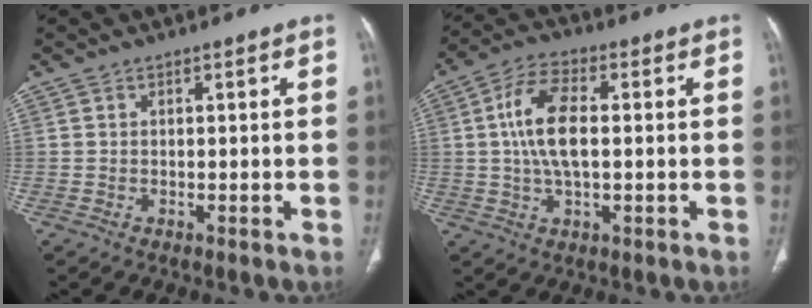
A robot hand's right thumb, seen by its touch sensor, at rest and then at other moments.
{"total": 10.3, "force": [0.7, 4.7, 9.2], "torque": [-0.182, 0.012, 0.011]}